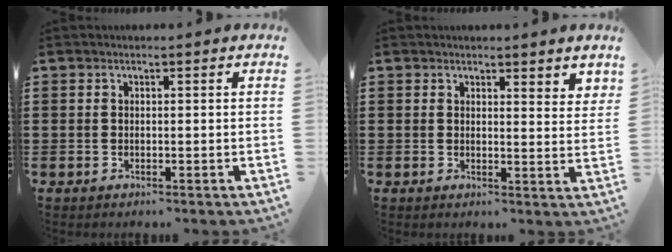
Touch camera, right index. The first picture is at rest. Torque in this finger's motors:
{"motor_torque": [0.01, 0.09, 0.20, 0.01]}